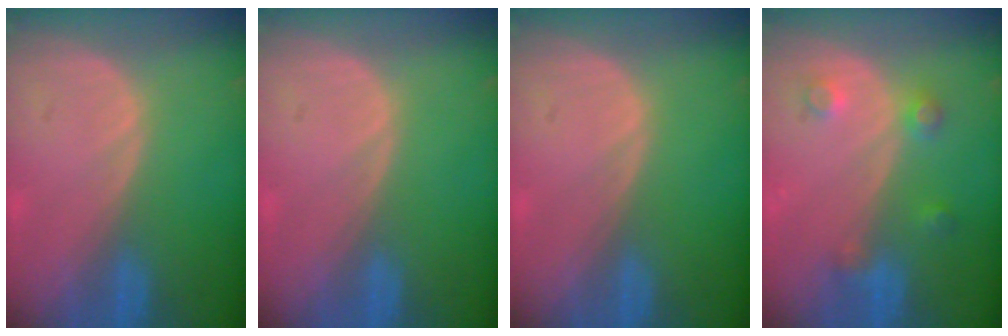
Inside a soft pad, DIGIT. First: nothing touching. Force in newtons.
{"total": 0.0}
{"total": 0.0}
{"total": 3.6, "press": 3.3, "slide": 1.6}